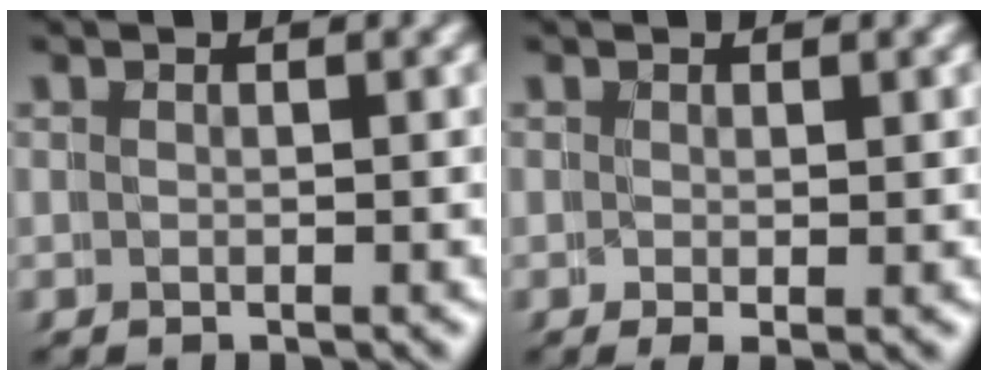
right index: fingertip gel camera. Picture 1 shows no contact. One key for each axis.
{"total": 0.7, "fx": -0.1, "fy": -0.1, "fz": 0.7, "tx": -0.007, "ty": -0.005, "tz": 0.001}